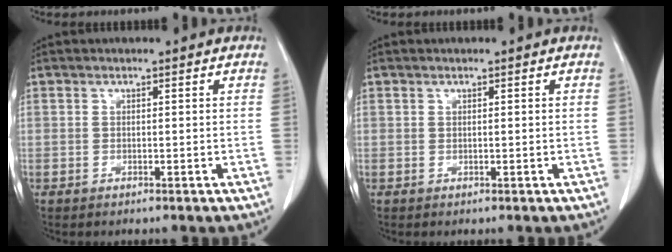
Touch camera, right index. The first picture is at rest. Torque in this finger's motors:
{"motor_torque": [0.00, 0.00, 0.00, 0.00]}